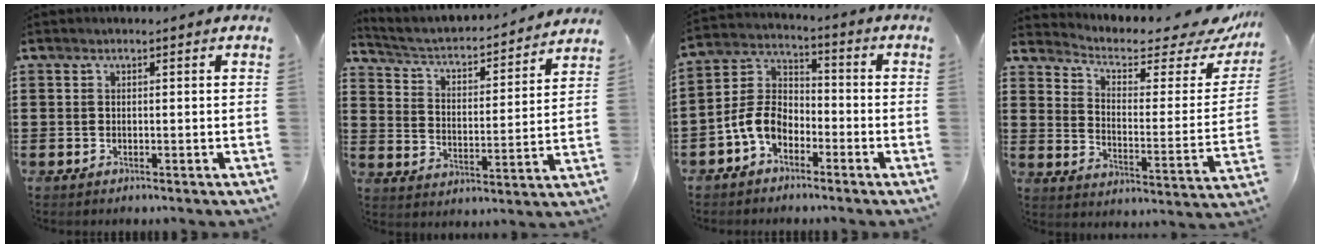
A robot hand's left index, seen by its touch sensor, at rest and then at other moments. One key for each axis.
{"total": 3.0, "fx": 2.7, "fy": 0.7, "fz": 1.3, "tx": -0.042, "ty": -0.029, "tz": 0.034}
{"total": 6.6, "fx": -3.7, "fy": 4.1, "fz": 3.6, "tx": -0.105, "ty": 0.000, "tz": -0.082}
{"total": 4.6, "fx": 3.3, "fy": 1.6, "fz": 2.7, "tx": -0.055, "ty": -0.029, "tz": 0.048}